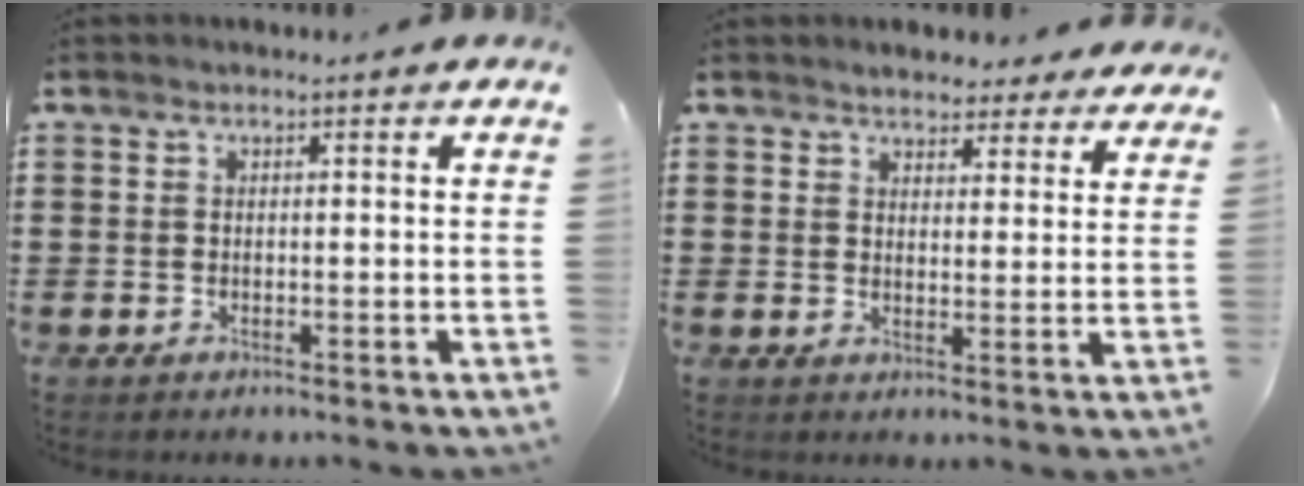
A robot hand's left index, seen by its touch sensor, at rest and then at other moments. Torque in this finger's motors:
{"motor_torque": [1.27, -0.87, 0.27, 0.03]}